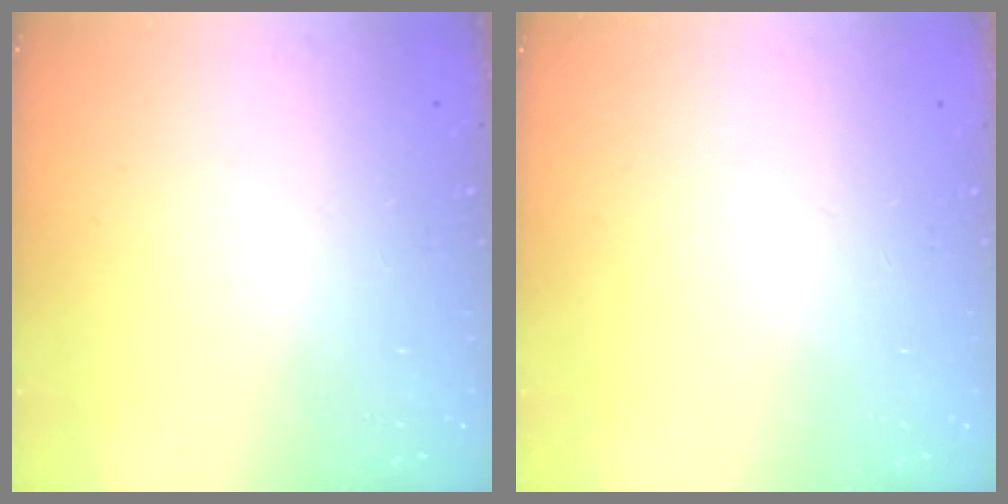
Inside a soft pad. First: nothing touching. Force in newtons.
{"total": 0.0}